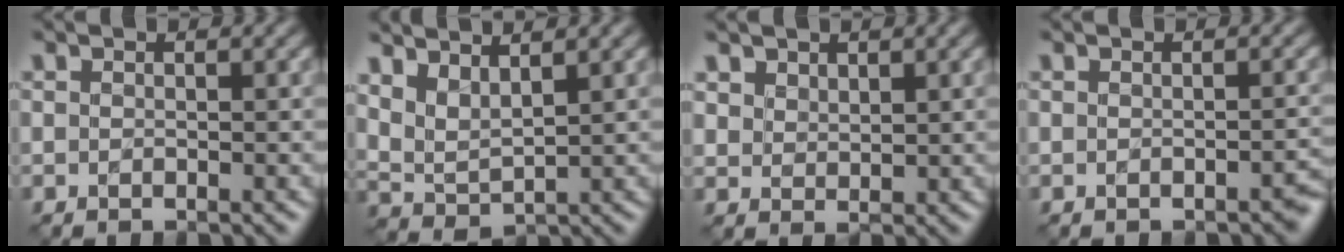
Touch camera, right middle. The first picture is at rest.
{"total": 3.1, "force": [2.5, 0.8, 1.7], "torque": [-0.046, -0.005, 0.055]}
{"total": 1.7, "force": [1.3, 1.1, 0.1], "torque": [-0.011, -0.006, 0.039]}
{"total": 1.5, "force": [-1.0, 0.8, 0.8], "torque": [-0.002, -0.002, -0.011]}